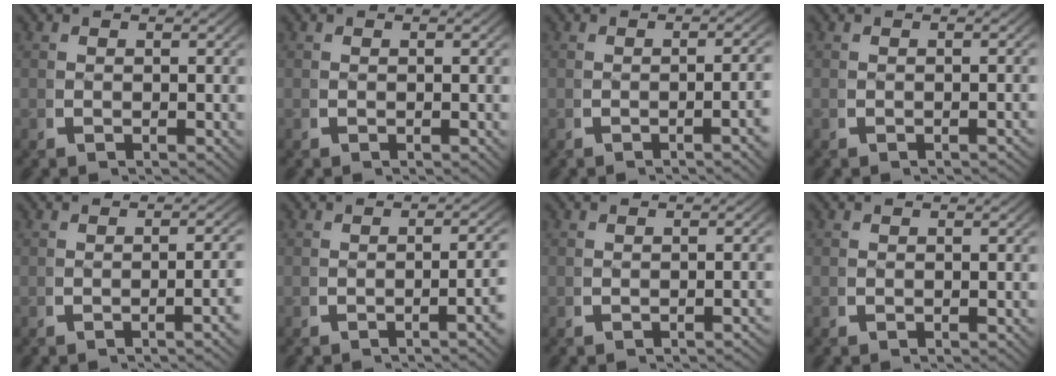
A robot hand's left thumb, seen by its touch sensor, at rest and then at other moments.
{"total": 0.0}
{"total": 2.6, "force": [-0.8, 0.3, 2.4], "torque": [-0.035, 0.006, -0.014]}
{"total": 0.8, "force": [-0.7, 0.0, 0.4], "torque": [-0.009, 0.003, -0.009]}
{"total": 2.4, "force": [-0.8, 0.2, 2.3], "torque": [-0.036, 0.007, -0.014]}
{"total": 2.9, "force": [-0.9, 0.2, 2.7], "torque": [-0.042, 0.007, -0.016]}
{"total": 1.1, "force": [-0.8, -0.1, 0.6], "torque": [-0.012, 0.004, -0.012]}
{"total": 0.0}